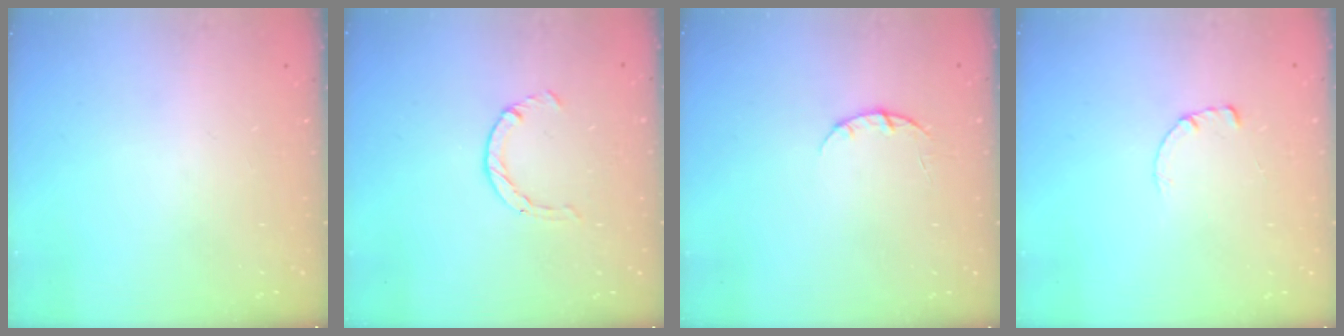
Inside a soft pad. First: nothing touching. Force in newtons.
{"total": 2.1, "press": 2.1, "slide": 0.3}
{"total": 3.2, "press": 3.2, "slide": 0.3}
{"total": 0.7, "press": 0.7, "slide": 0.2}